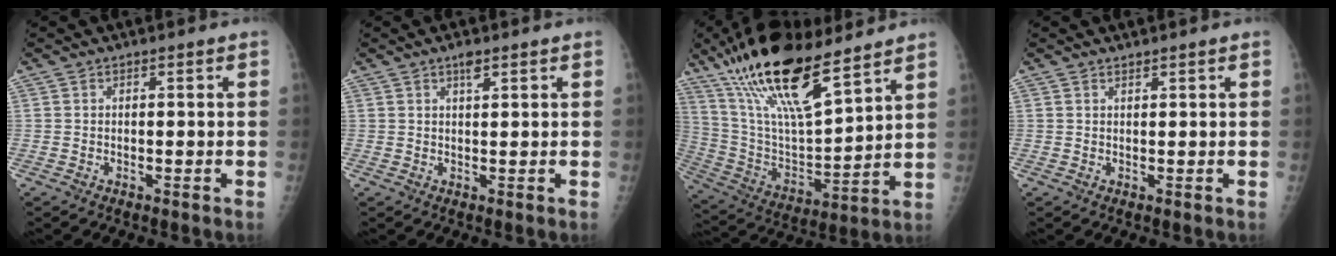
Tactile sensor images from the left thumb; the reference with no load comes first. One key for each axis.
{"total": 1.9, "fx": 1.2, "fy": 0.6, "fz": 1.3, "tx": -0.019, "ty": -0.003, "tz": 0.021}
{"total": 22.5, "fx": 15.4, "fy": 6.3, "fz": 15.2, "tx": -0.265, "ty": -0.055, "tz": 0.285}
{"total": 0.6, "fx": 0.6, "fy": 0.1, "fz": 0.1, "tx": -0.001, "ty": -0.005, "tz": 0.011}